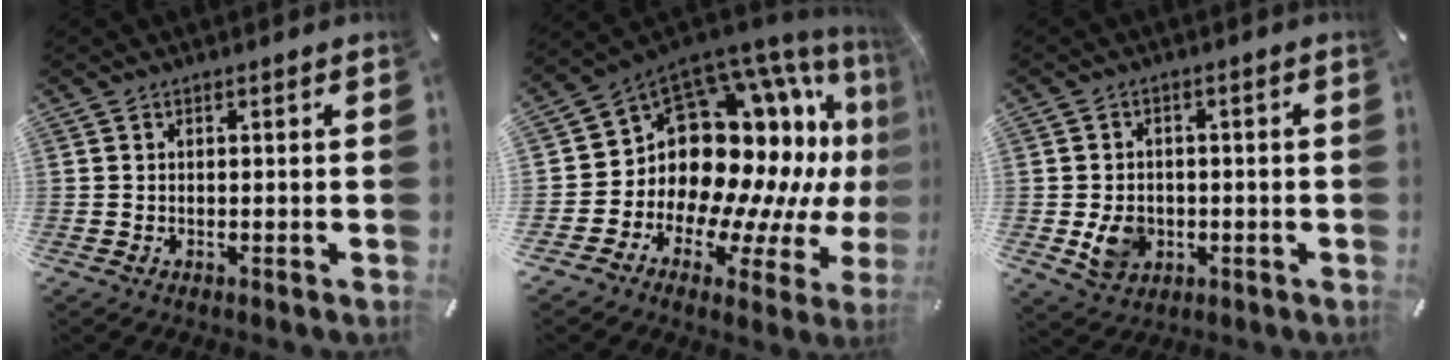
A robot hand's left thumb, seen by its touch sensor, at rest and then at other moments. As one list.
[{"total": 17.2, "force": [4.7, 12.9, 10.4], "torque": [-0.139, -0.099, 0.113]}, {"total": 6.8, "force": [-1.2, 5.9, 3.3], "torque": [-0.053, 0.000, -0.021]}]